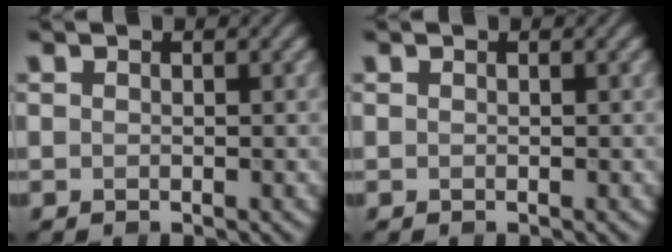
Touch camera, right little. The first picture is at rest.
{"total": 0.0}